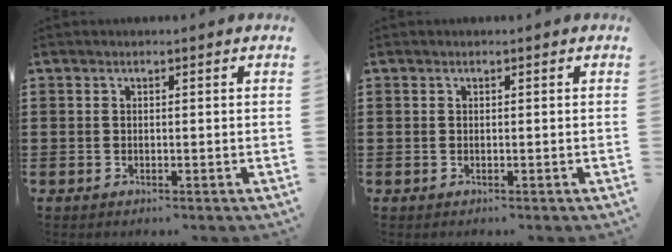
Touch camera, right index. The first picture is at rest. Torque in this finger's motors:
{"motor_torque": [2.14, 0.00, -1.05, -0.21]}